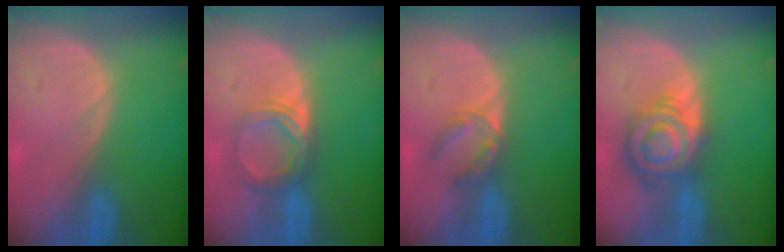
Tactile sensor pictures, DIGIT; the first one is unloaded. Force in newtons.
{"total": 5.3, "press": 4.8, "slide": 2.3}
{"total": 3.8, "press": 3.6, "slide": 1.0}
{"total": 7.8, "press": 7.8, "slide": 0.6}